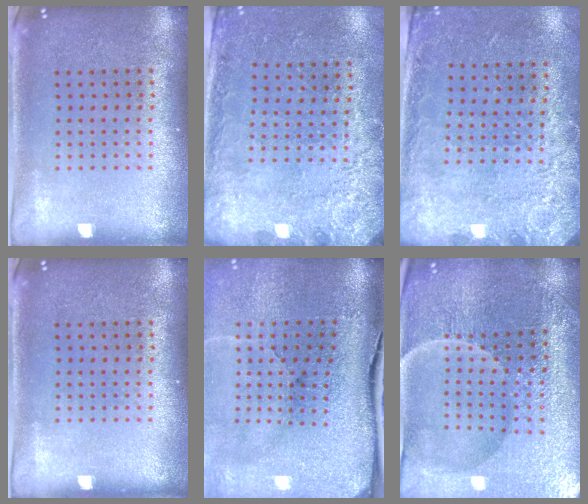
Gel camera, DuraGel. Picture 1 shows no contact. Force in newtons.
{"total": 2.7, "press": 2.2, "slide": 1.5}
{"total": 2.8, "press": 2.0, "slide": 1.9}
{"total": 0.0}
{"total": 5.2, "press": 4.1, "slide": 3.3}
{"total": 4.6, "press": 4.5, "slide": 1.1}